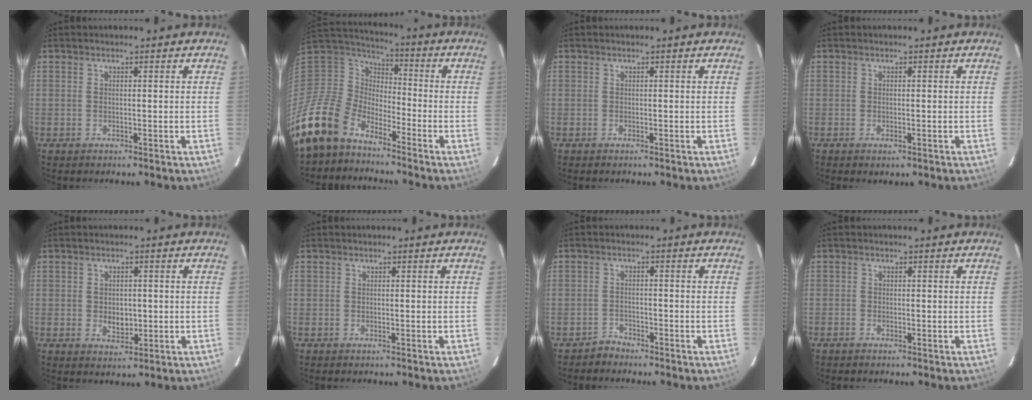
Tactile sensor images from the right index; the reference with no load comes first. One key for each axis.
{"total": 16.5, "fx": -11.7, "fy": 9.4, "fz": 7.1, "tx": -0.171, "ty": -0.005, "tz": -0.229}
{"total": 0.0}
{"total": 1.4, "fx": -0.7, "fy": 0.4, "fz": 1.1, "tx": -0.019, "ty": -0.004, "tz": -0.010}
{"total": 3.6, "fx": -0.4, "fy": 2.7, "fz": 2.3, "tx": -0.039, "ty": -0.001, "tz": -0.003}
{"total": 0.0}
{"total": 2.2, "fx": -2.0, "fy": 0.8, "fz": -0.3, "tx": 0.007, "ty": 0.006, "tz": -0.040}
{"total": 0.8, "fx": -0.7, "fy": 0.5, "fz": 0.0, "tx": -0.005, "ty": 0.000, "tz": -0.013}